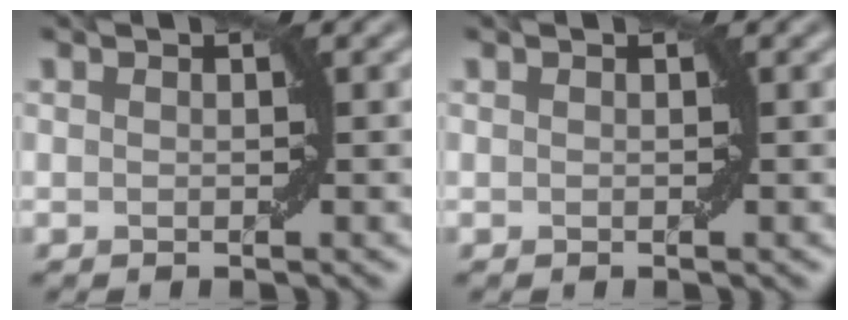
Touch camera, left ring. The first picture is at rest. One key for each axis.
{"total": 0.0}